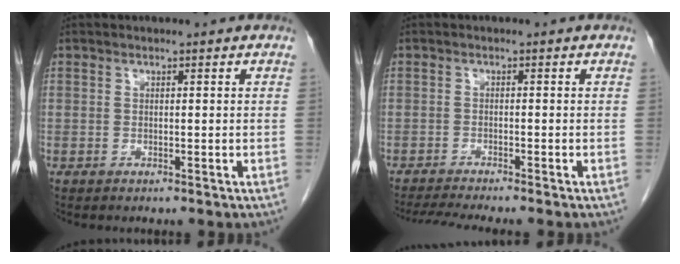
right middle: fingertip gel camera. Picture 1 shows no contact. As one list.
[{"total": 5.7, "force": [-5.1, -0.9, 2.6], "torque": [-0.041, -0.017, -0.083]}]